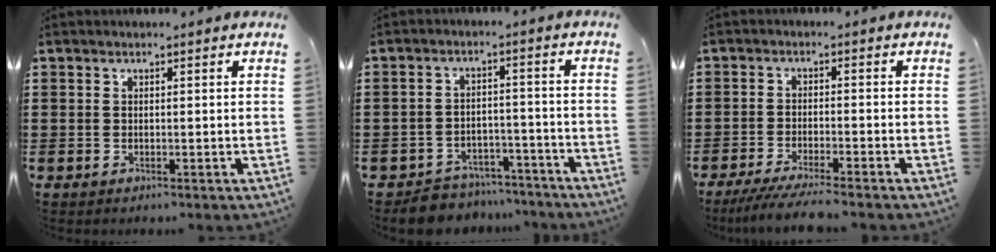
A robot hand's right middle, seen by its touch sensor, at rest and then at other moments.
{"total": 5.3, "force": [-5.2, 1.2, 0.0], "torque": [0.000, 0.017, -0.106]}
{"total": 4.2, "force": [-3.8, -0.1, 1.8], "torque": [-0.043, -0.014, -0.076]}